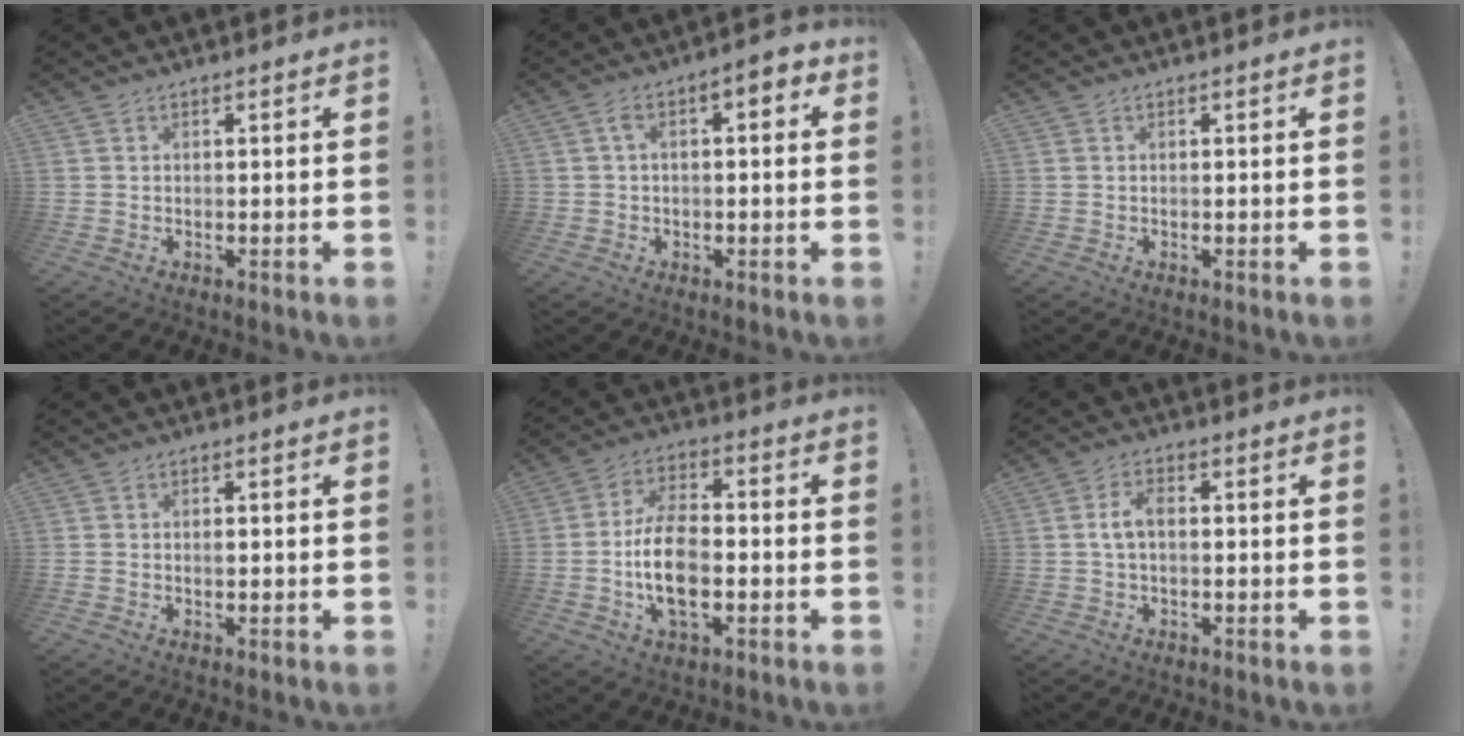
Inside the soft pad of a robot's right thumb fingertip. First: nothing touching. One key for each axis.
{"total": 4.9, "fx": 0.8, "fy": 2.6, "fz": 4.1, "tx": -0.062, "ty": 0.005, "tz": 0.011}
{"total": 0.0}
{"total": 0.8, "fx": -0.2, "fy": 0.5, "fz": 0.6, "tx": -0.005, "ty": -0.001, "tz": -0.006}
{"total": 13.9, "fx": -2.9, "fy": 8.0, "fz": 11.0, "tx": -0.207, "ty": 0.007, "tz": -0.053}
{"total": 4.8, "fx": 0.0, "fy": 2.4, "fz": 4.1, "tx": -0.083, "ty": 0.013, "tz": 0.000}